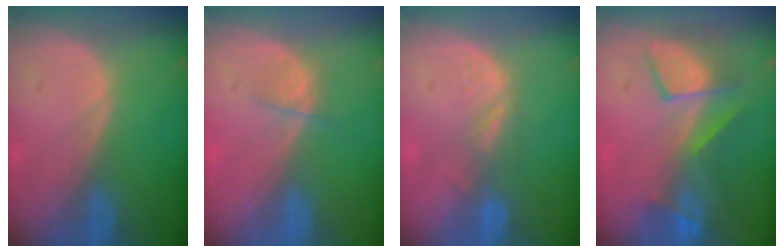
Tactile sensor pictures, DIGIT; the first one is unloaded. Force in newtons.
{"total": 2.2, "press": 2.0, "slide": 0.9}
{"total": 3.2, "press": 2.6, "slide": 1.9}
{"total": 7.7, "press": 7.4, "slide": 2.2}